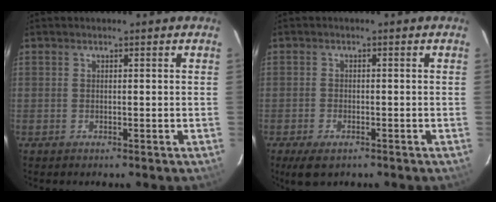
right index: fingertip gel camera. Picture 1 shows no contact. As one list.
[{"total": 4.4, "force": [-2.9, 2.1, 2.6], "torque": [-0.060, -0.015, -0.051]}]